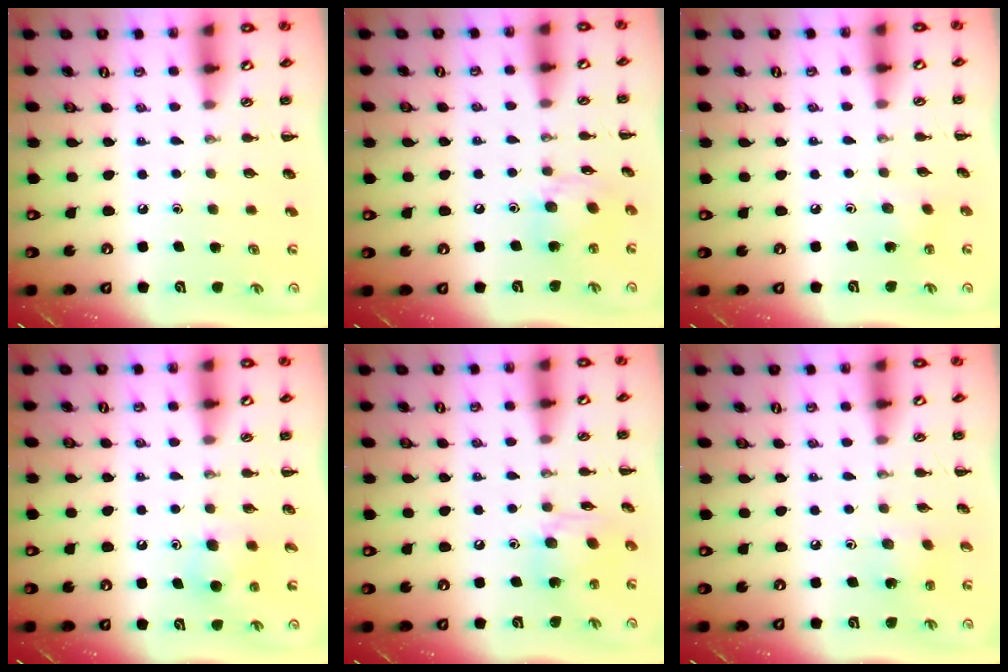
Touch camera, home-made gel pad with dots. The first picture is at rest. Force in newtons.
{"total": 11.3, "press": 11.2, "slide": 1.3}
{"total": 1.5, "press": 1.4, "slide": 0.6}
{"total": 6.4, "press": 6.2, "slide": 1.4}
{"total": 8.4, "press": 8.4, "slide": 0.7}
{"total": 2.7, "press": 2.6, "slide": 0.7}